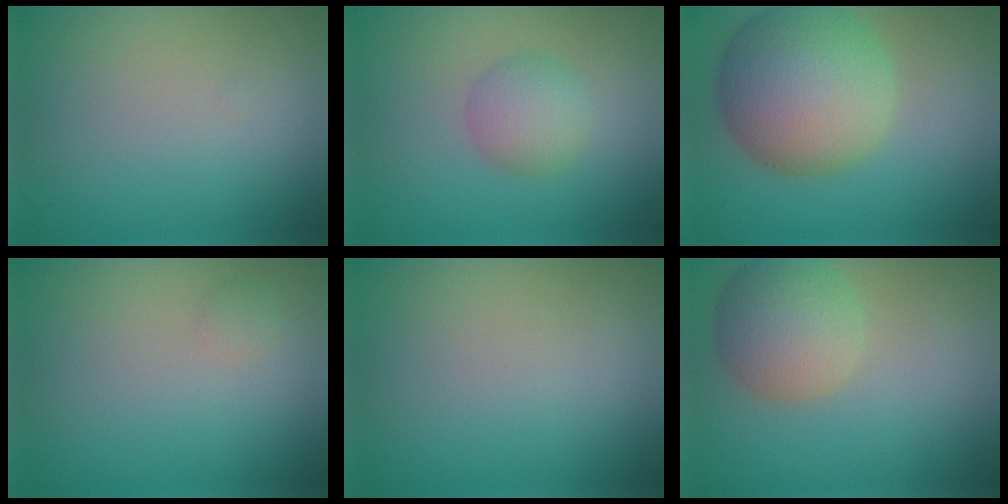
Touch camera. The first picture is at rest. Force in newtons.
{"total": 2.9, "press": 2.9, "slide": 0.1}
{"total": 10.4, "press": 10.4, "slide": 0.5}
{"total": 0.7, "press": 0.7, "slide": 0.0}
{"total": 0.0}
{"total": 5.4, "press": 5.4, "slide": 0.4}